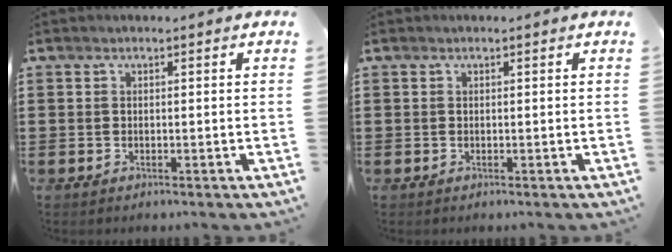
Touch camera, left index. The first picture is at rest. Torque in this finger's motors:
{"motor_torque": [-0.14, 0.03, 0.00, -0.01]}